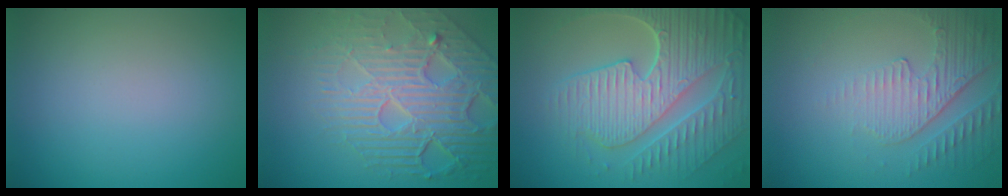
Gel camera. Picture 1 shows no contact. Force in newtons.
{"total": 8.6, "press": 5.8, "slide": 6.4}
{"total": 8.9, "press": 6.2, "slide": 6.5}
{"total": 5.0, "press": 3.4, "slide": 3.8}